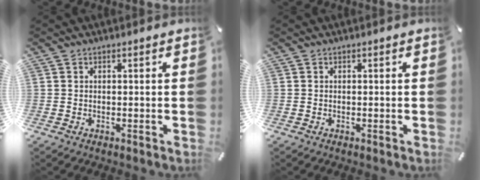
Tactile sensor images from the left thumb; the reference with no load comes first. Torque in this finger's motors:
{"motor_torque": [-0.05, -0.04, 0.00, -0.01, 0.00]}